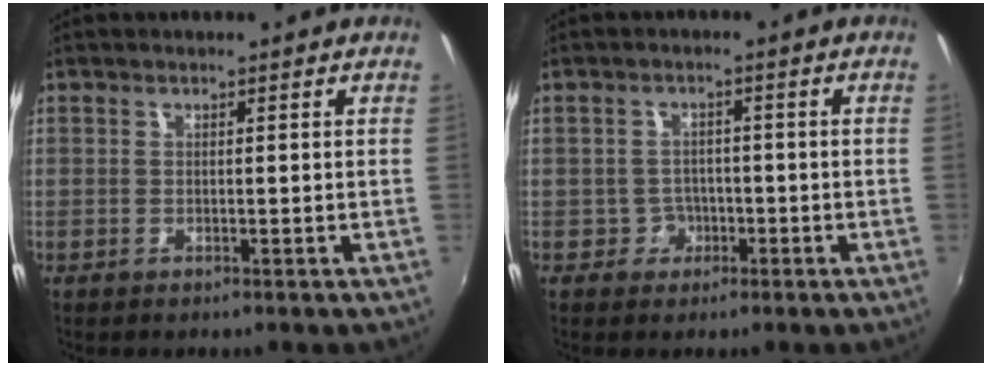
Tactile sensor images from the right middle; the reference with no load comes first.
{"total": 2.6, "force": [-1.1, 2.3, -0.1], "torque": [0.003, 0.009, -0.017]}